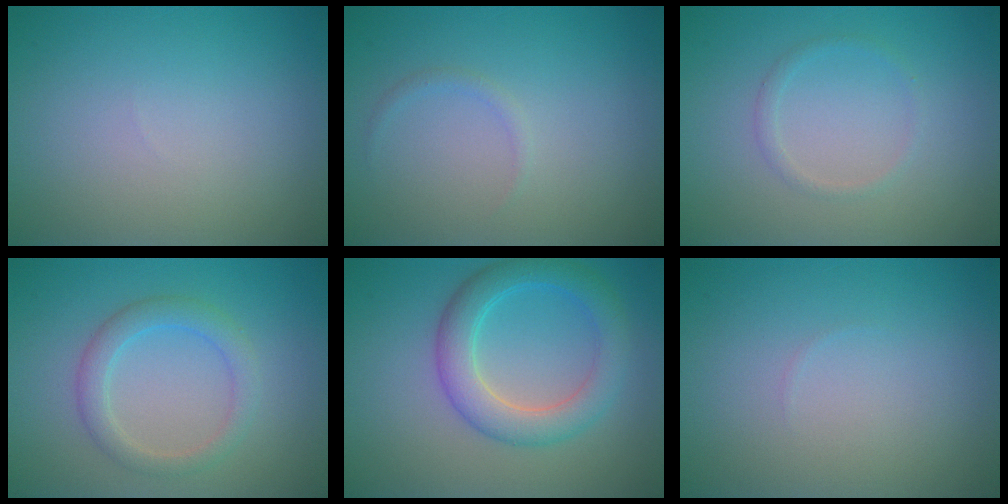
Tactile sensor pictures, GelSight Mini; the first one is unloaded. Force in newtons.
{"total": 0.7, "press": 0.7, "slide": 0.1}
{"total": 1.0, "press": 1.0, "slide": 0.0}
{"total": 2.7, "press": 2.6, "slide": 0.3}
{"total": 4.7, "press": 4.7, "slide": 0.1}
{"total": 0.0}